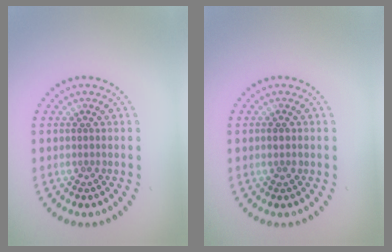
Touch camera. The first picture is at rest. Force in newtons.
{"total": 1.3, "press": 1.3, "slide": 0.1}